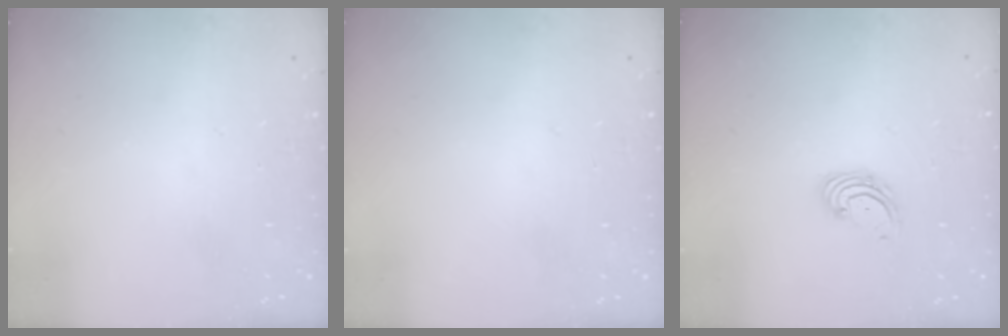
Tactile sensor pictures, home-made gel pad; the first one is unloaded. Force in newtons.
{"total": 0.0}
{"total": 2.7, "press": 2.7, "slide": 0.6}